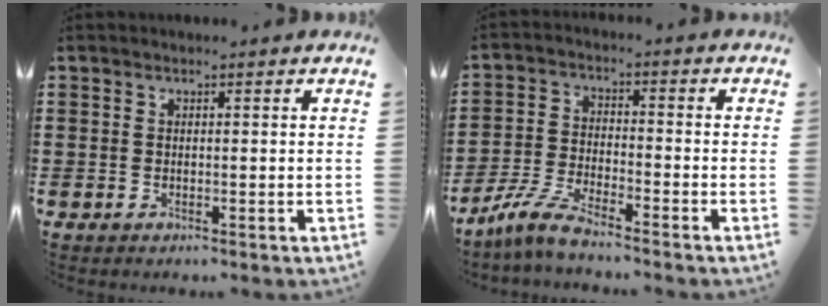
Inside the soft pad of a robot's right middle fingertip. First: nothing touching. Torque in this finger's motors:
{"motor_torque": [1.60, -0.54, 0.12, 0.13]}